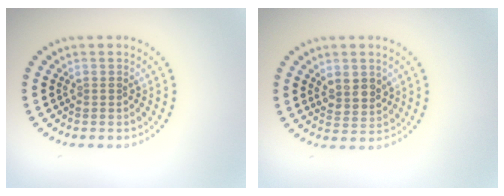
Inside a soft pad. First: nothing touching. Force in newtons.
{"total": 2.3, "press": 2.1, "slide": 0.9}